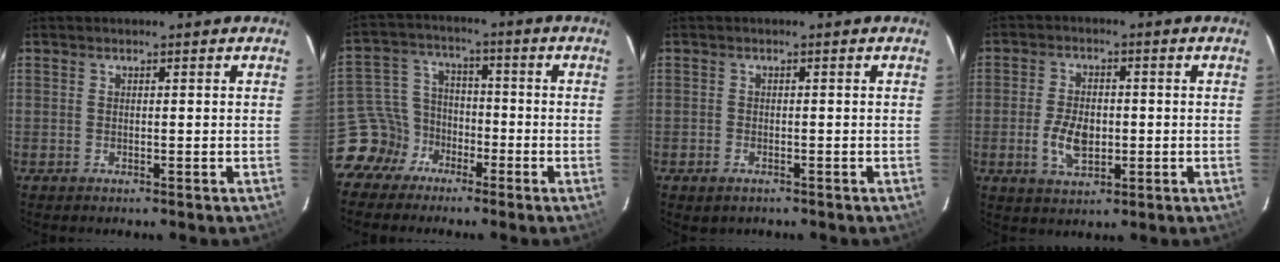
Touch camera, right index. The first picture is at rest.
{"total": 8.3, "force": [-5.5, 6.2, 0.5], "torque": [-0.025, 0.032, -0.107]}
{"total": 1.9, "force": [-1.1, 1.3, 0.6], "torque": [-0.013, -0.003, -0.018]}
{"total": 7.0, "force": [-1.4, 4.2, 5.5], "torque": [-0.108, -0.001, -0.019]}